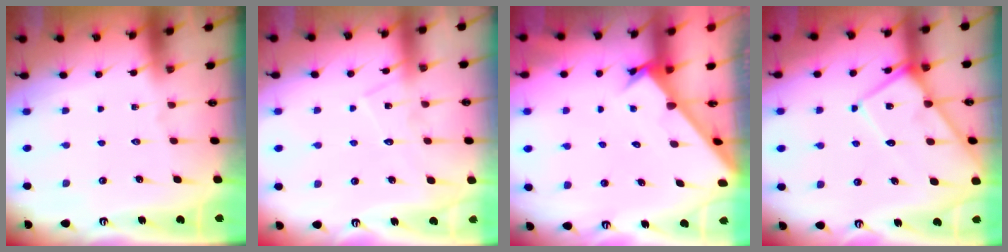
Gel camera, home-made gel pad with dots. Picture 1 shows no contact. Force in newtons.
{"total": 8.7, "press": 8.7, "slide": 0.5}
{"total": 2.6, "press": 2.6, "slide": 0.3}
{"total": 10.2, "press": 10.1, "slide": 1.1}